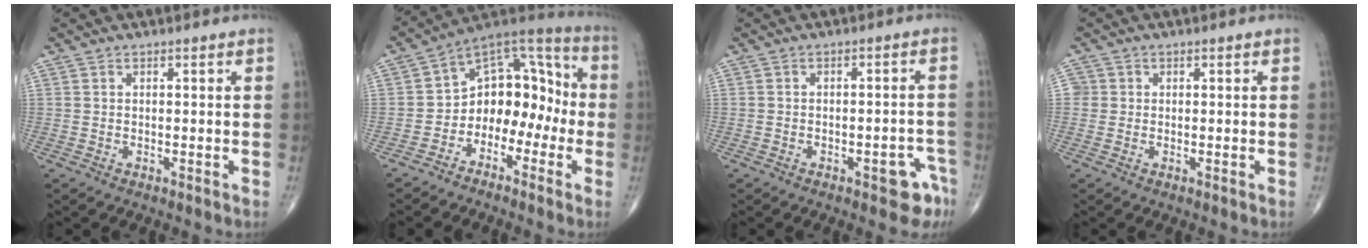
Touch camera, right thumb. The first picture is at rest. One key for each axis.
{"total": 13.1, "fx": -3.3, "fy": 9.2, "fz": 8.7, "tx": -0.076, "ty": 0.079, "tz": -0.068}
{"total": 5.6, "fx": -3.2, "fy": 2.5, "fz": 3.9, "tx": -0.022, "ty": 0.028, "tz": -0.035}
{"total": 1.8, "fx": 0.1, "fy": 1.7, "fz": 0.2, "tx": 0.010, "ty": 0.005, "tz": -0.002}